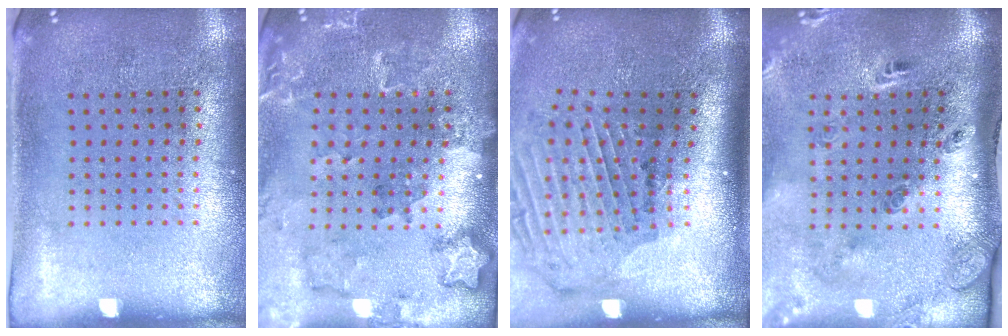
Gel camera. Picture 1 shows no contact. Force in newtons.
{"total": 1.8, "press": 1.8, "slide": 0.2}
{"total": 2.0, "press": 1.7, "slide": 1.1}
{"total": 3.0, "press": 1.9, "slide": 2.4}